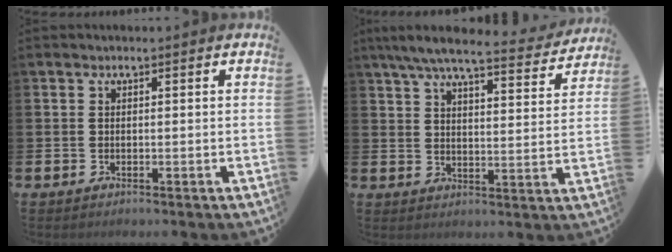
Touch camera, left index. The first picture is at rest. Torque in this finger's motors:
{"motor_torque": [0.92, -1.22, 0.93, 0.21]}